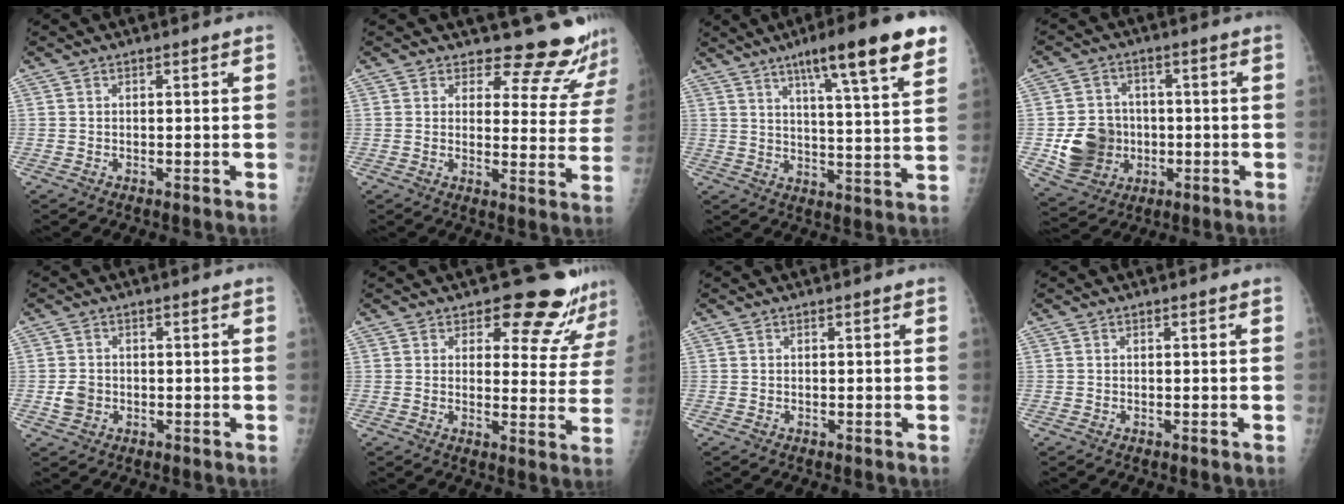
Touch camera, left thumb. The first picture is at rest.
{"total": 11.6, "force": [11.3, 2.7, 0.5], "torque": [0.037, -0.119, 0.114]}
{"total": 17.6, "force": [10.5, 2.1, 13.9], "torque": [-0.188, -0.039, 0.150]}
{"total": 11.1, "force": [-1.5, 9.9, 4.8], "torque": [-0.055, 0.005, -0.017]}
{"total": 2.9, "force": [-0.6, 2.5, 1.4], "torque": [-0.021, 0.004, -0.008]}
{"total": 11.7, "force": [10.6, 4.0, 2.8], "torque": [0.010, -0.086, 0.110]}
{"total": 0.0}
{"total": 0.0}